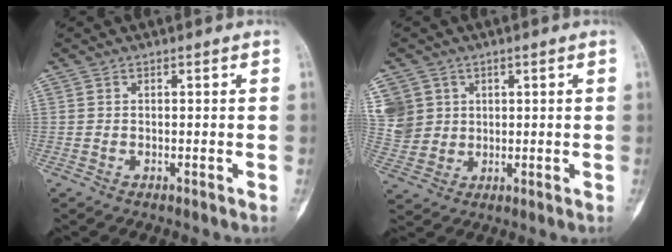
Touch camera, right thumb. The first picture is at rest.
{"total": 9.3, "force": [3.2, 8.3, 2.9], "torque": [-0.048, 0.004, 0.077]}